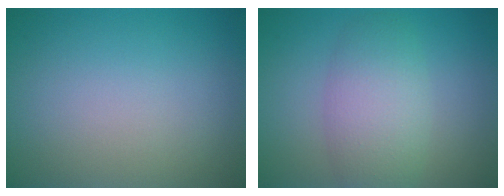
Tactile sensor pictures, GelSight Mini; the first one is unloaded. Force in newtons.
{"total": 4.9, "press": 4.9, "slide": 0.2}